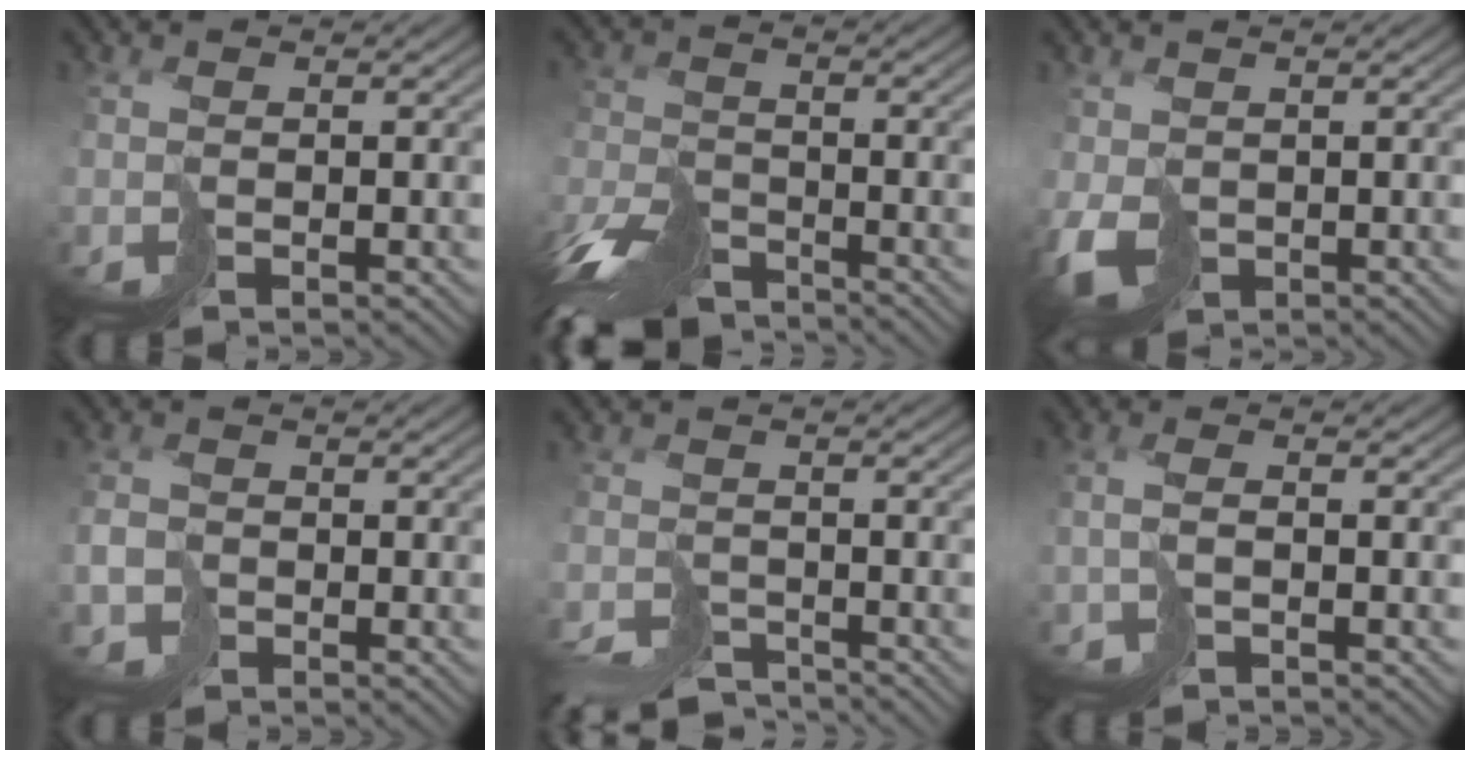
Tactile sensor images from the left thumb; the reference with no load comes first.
{"total": 9.5, "force": [-8.2, 3.2, 3.3], "torque": [-0.074, -0.015, -0.162]}
{"total": 3.8, "force": [-1.0, 3.1, 2.0], "torque": [-0.060, -0.011, -0.016]}
{"total": 1.9, "force": [-1.2, 1.5, 0.0], "torque": [-0.002, -0.003, -0.028]}
{"total": 4.8, "force": [-4.7, 1.0, 0.6], "torque": [-0.003, -0.007, -0.086]}
{"total": 1.8, "force": [-1.0, 0.5, 1.4], "torque": [-0.023, 0.003, -0.029]}